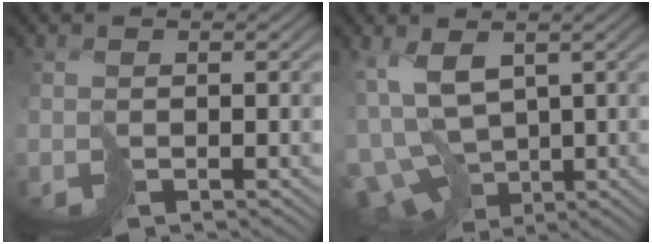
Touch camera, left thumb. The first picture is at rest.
{"total": 10.9, "force": [-2.0, 6.3, 8.7], "torque": [-0.194, -0.031, -0.022]}